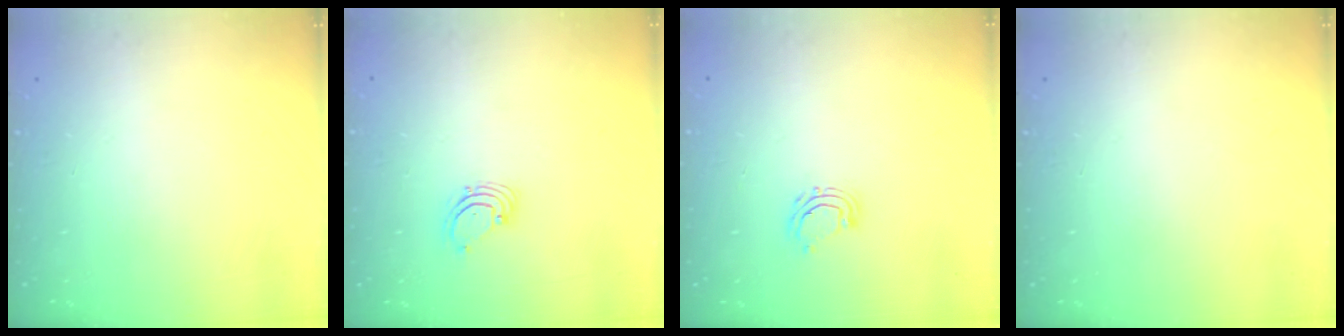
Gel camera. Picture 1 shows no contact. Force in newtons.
{"total": 1.6, "press": 1.6, "slide": 0.1}
{"total": 4.9, "press": 4.9, "slide": 0.5}
{"total": 0.0}